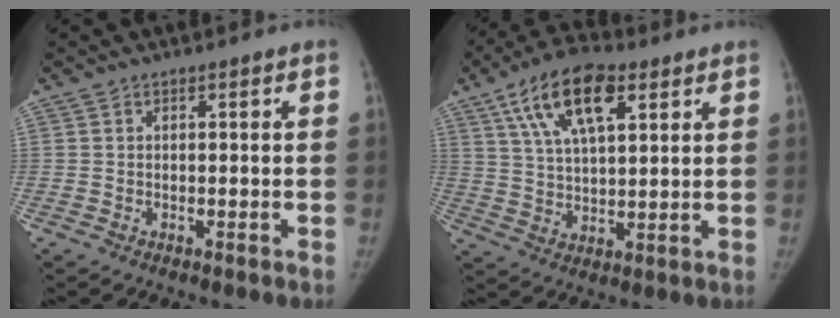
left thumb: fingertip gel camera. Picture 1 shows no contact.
{"total": 14.8, "force": [7.1, 6.5, 11.3], "torque": [-0.185, -0.008, 0.124]}